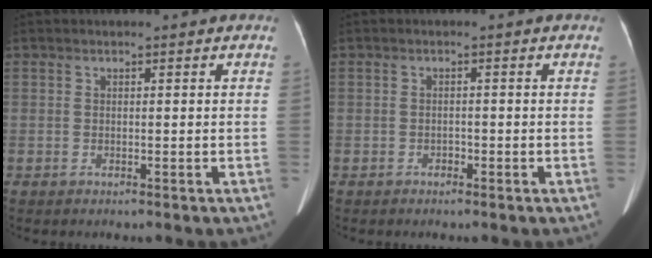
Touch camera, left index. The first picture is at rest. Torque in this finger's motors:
{"motor_torque": [-0.02, -0.01, -0.05, -0.01]}